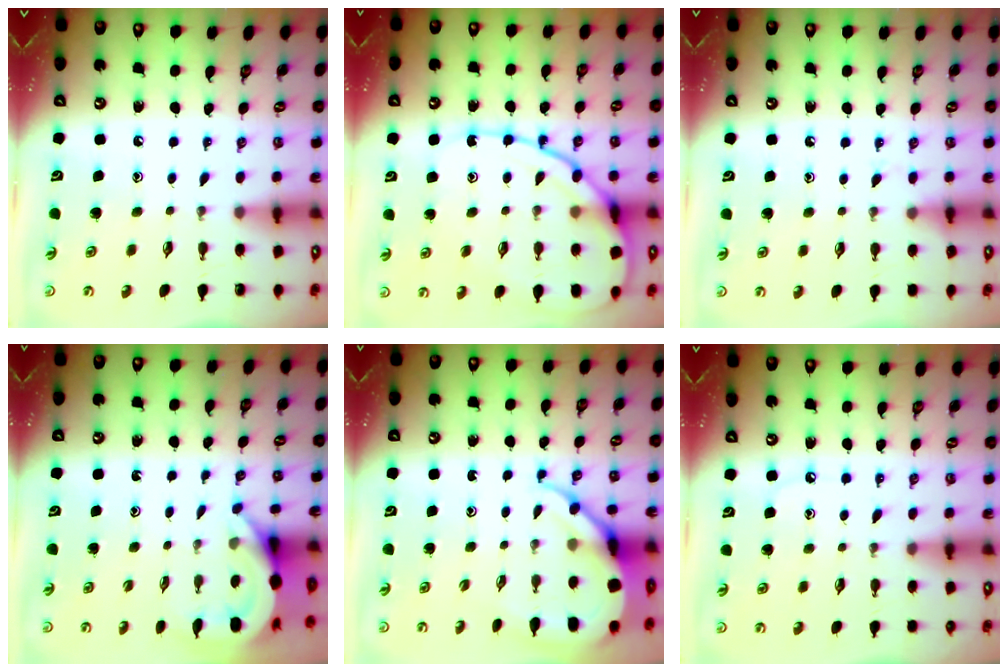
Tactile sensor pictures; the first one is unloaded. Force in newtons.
{"total": 15.9, "press": 15.8, "slide": 1.4}
{"total": 5.5, "press": 5.4, "slide": 0.6}
{"total": 4.1, "press": 4.1, "slide": 0.5}
{"total": 9.5, "press": 9.4, "slide": 1.1}
{"total": 5.3, "press": 5.2, "slide": 0.7}